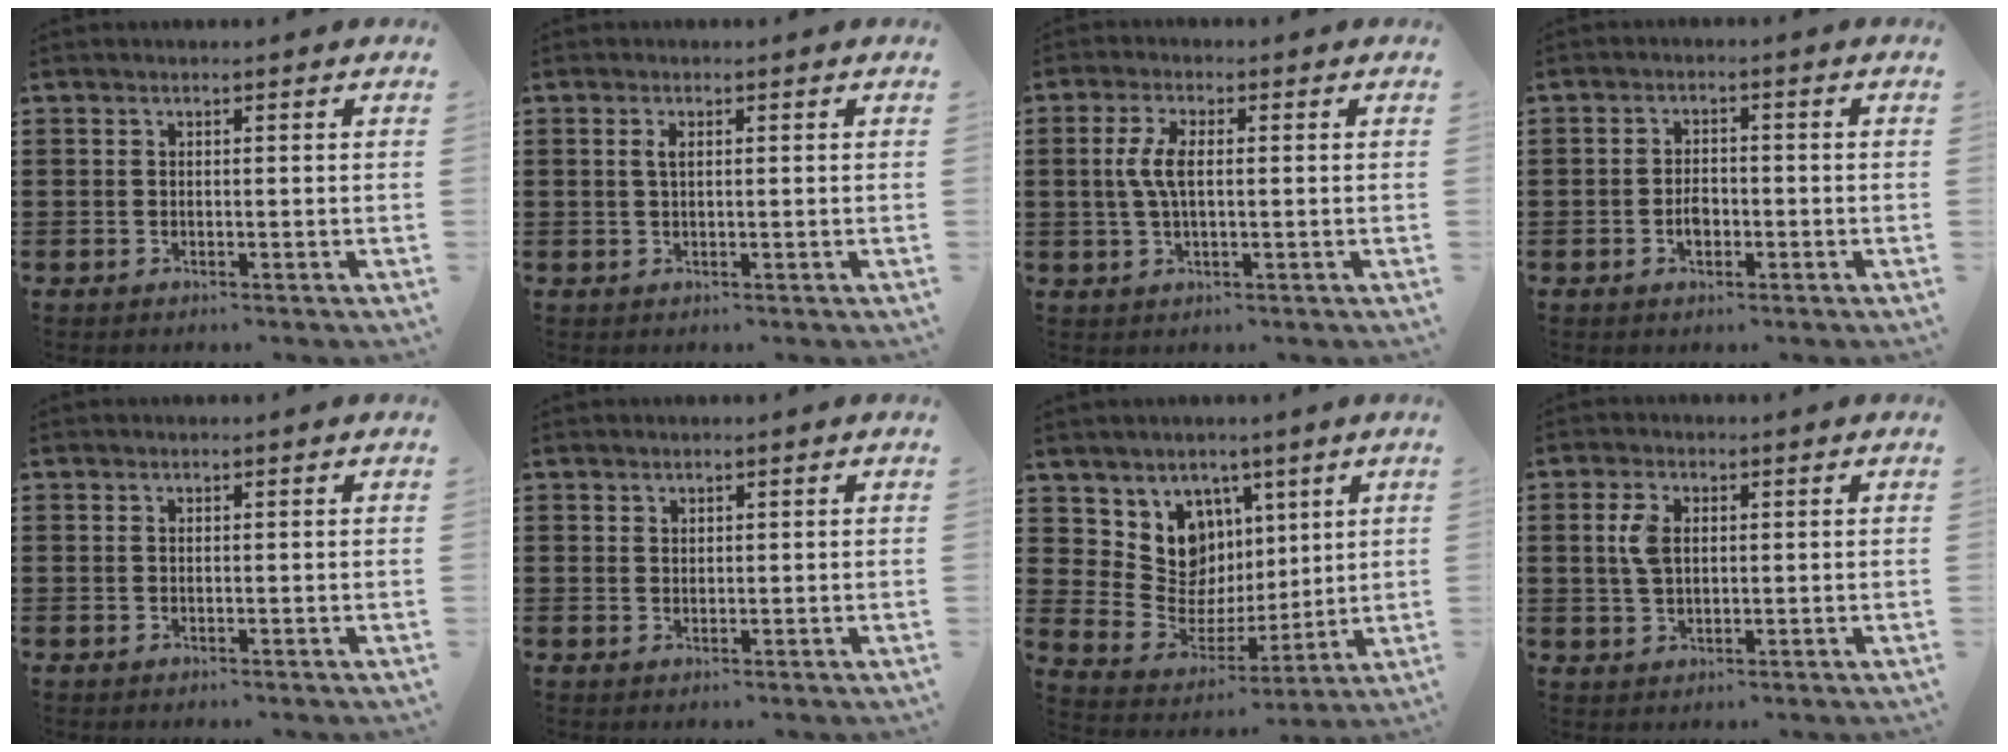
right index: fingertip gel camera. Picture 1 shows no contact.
{"total": 1.5, "force": [0.4, 0.5, 1.3], "torque": [-0.028, 0.003, 0.005]}
{"total": 4.9, "force": [0.3, 1.8, 4.5], "torque": [-0.109, -0.002, -0.004]}
{"total": 2.8, "force": [-1.0, 1.5, 2.1], "torque": [-0.040, 0.003, -0.019]}
{"total": 0.0}
{"total": 1.1, "force": [0.8, 0.6, 0.1], "torque": [-0.003, 0.002, 0.017]}
{"total": 9.4, "force": [3.8, 8.2, 2.6], "torque": [-0.093, -0.031, 0.080]}
{"total": 4.1, "force": [0.9, 2.4, 3.2], "torque": [-0.078, 0.008, 0.011]}